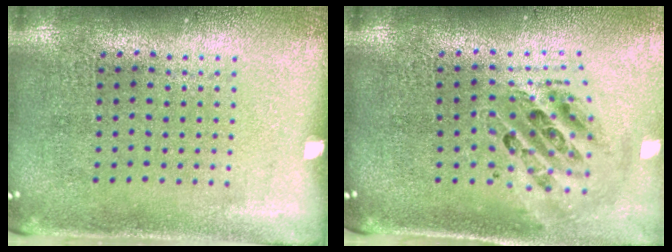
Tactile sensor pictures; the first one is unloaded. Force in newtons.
{"total": 1.1, "press": 1.0, "slide": 0.4}